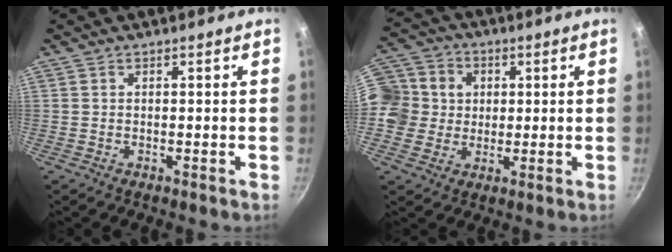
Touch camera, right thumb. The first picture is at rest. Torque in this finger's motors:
{"motor_torque": [0.16, 0.24, 0.04, -0.02, 0.12]}